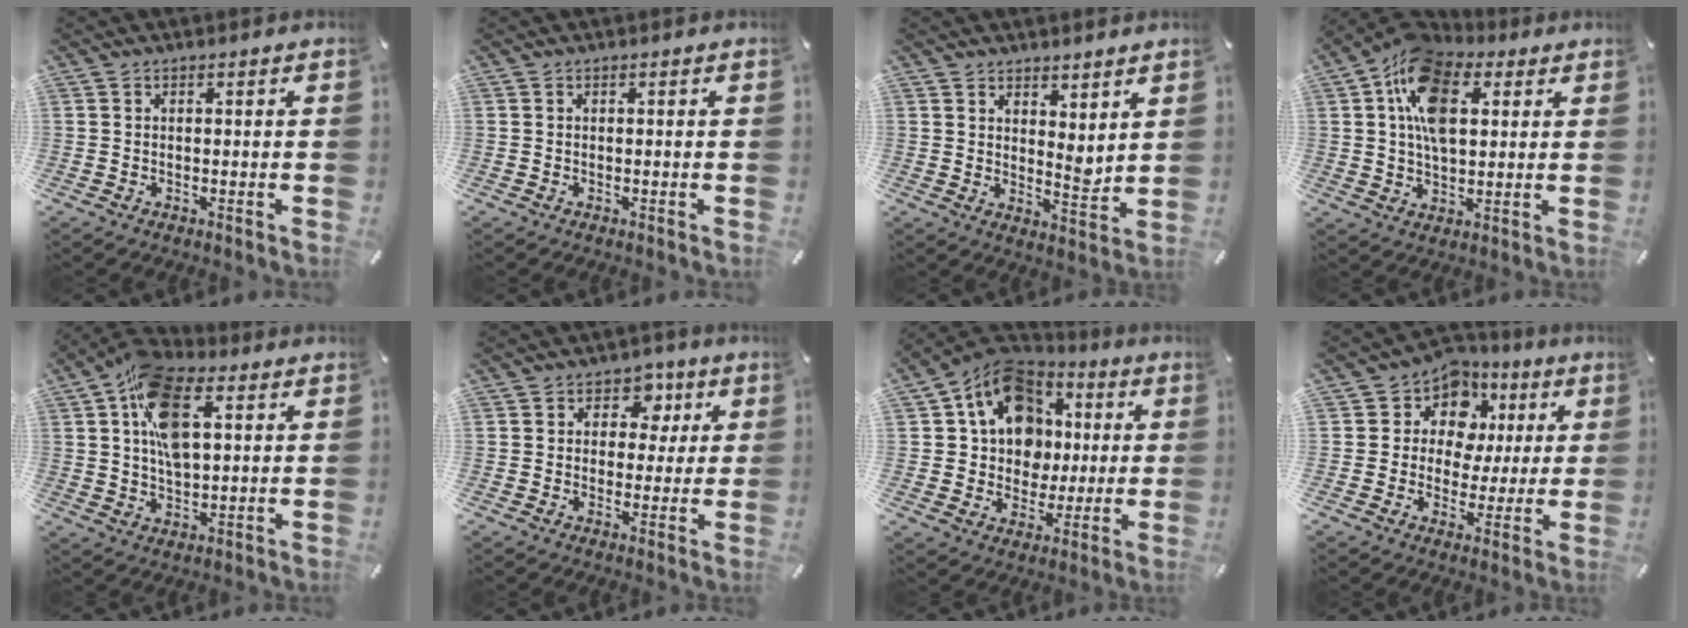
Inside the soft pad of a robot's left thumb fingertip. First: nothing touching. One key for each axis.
{"total": 0.0}
{"total": 5.3, "fx": 3.7, "fy": 3.3, "fz": 1.9, "tx": -0.018, "ty": -0.034, "tz": 0.068}
{"total": 15.6, "fx": 4.8, "fy": 10.1, "fz": 10.9, "tx": -0.212, "ty": 0.001, "tz": 0.086}
{"total": 14.2, "fx": 4.5, "fy": 8.0, "fz": 10.8, "tx": -0.206, "ty": 0.000, "tz": 0.078}
{"total": 7.4, "fx": 1.7, "fy": 6.2, "fz": 3.7, "tx": -0.040, "ty": 0.000, "tz": 0.023}
{"total": 14.6, "fx": 4.1, "fy": 12.8, "fz": 5.9, "tx": -0.107, "ty": -0.027, "tz": 0.084}
{"total": 8.9, "fx": 2.9, "fy": 8.1, "fz": 2.1, "tx": -0.049, "ty": -0.023, "tz": 0.056}